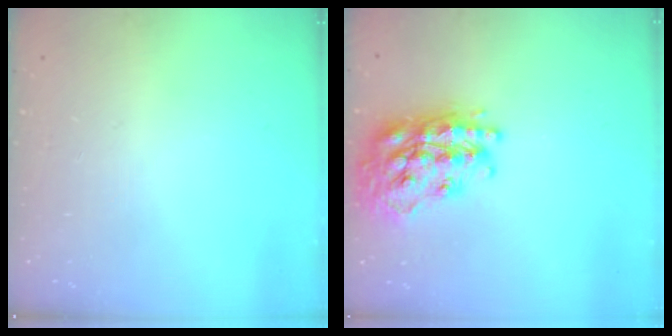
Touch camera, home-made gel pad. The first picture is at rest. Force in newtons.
{"total": 25.6, "press": 25.5, "slide": 2.2}